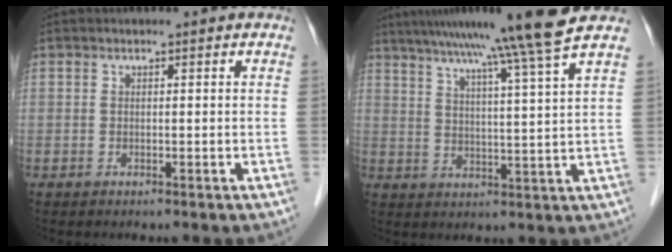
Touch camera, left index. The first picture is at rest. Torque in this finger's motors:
{"motor_torque": [1.03, -1.11, 0.65, 0.18]}